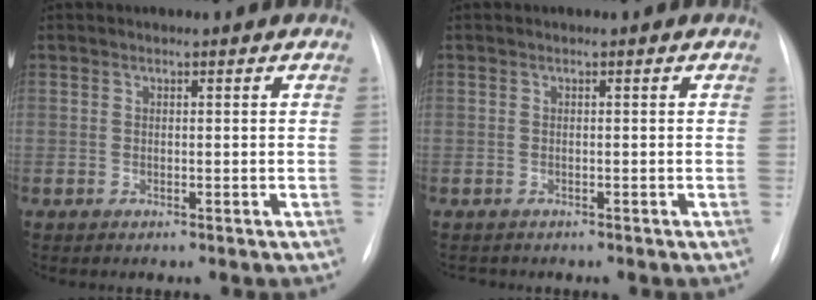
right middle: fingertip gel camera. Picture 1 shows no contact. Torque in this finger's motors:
{"motor_torque": [-0.15, 0.14, -0.03, 0.00]}